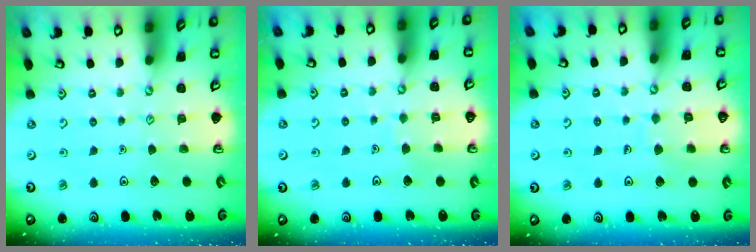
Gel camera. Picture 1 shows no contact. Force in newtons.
{"total": 3.9, "press": 3.9, "slide": 0.2}
{"total": 6.2, "press": 6.1, "slide": 0.6}